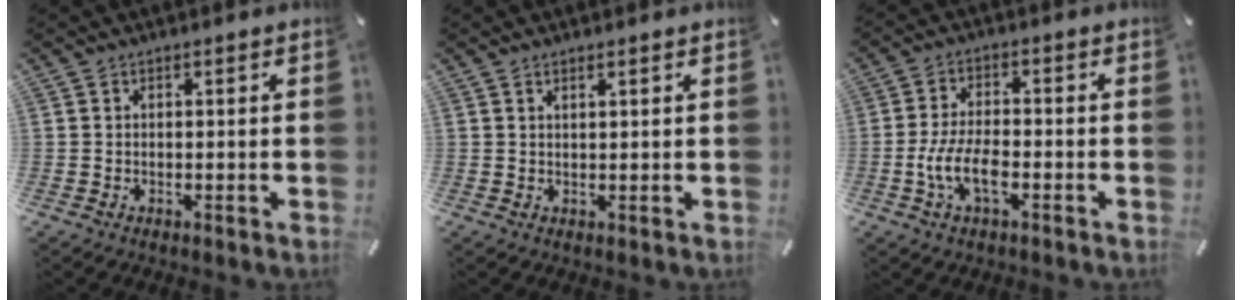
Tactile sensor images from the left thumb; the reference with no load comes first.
{"total": 1.0, "force": [0.8, -0.1, 0.6], "torque": [-0.013, -0.003, 0.014]}
{"total": 7.7, "force": [-2.7, 3.3, 6.4], "torque": [-0.136, 0.000, -0.048]}